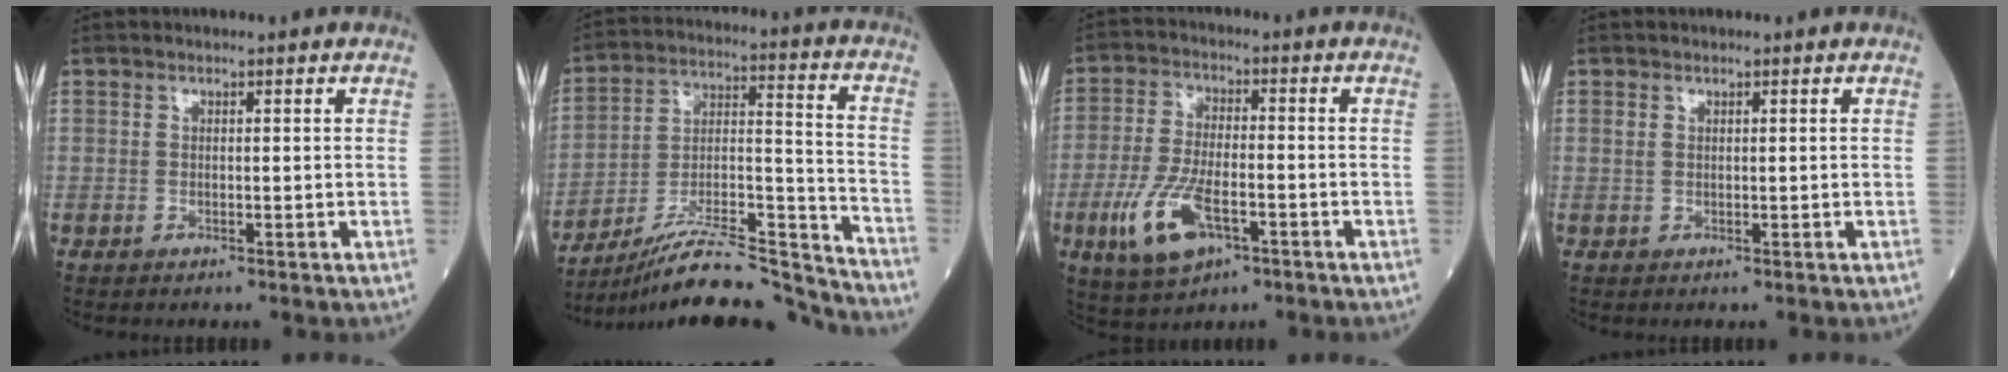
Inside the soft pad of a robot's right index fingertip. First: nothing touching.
{"total": 20.8, "force": [-19.6, 0.4, 7.0], "torque": [-0.121, 0.017, -0.323]}
{"total": 10.4, "force": [-4.3, 4.2, 8.5], "torque": [-0.185, -0.008, -0.075]}
{"total": 0.7, "force": [0.4, 0.5, 0.3], "torque": [-0.008, 0.004, 0.008]}